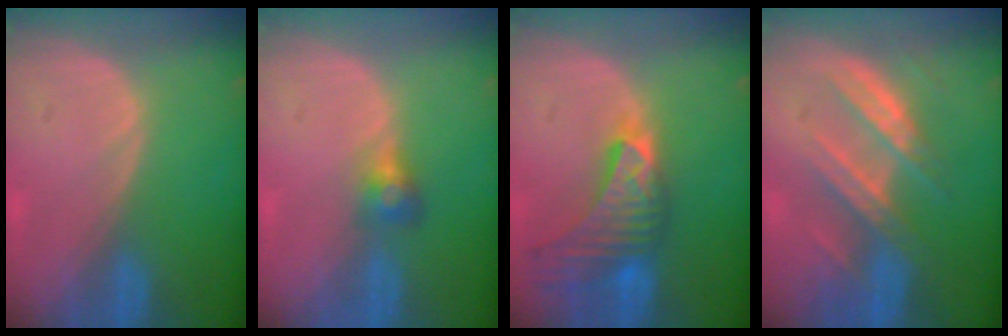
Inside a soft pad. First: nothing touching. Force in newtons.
{"total": 2.8, "press": 2.7, "slide": 0.9}
{"total": 9.2, "press": 8.2, "slide": 4.2}
{"total": 7.5, "press": 7.2, "slide": 2.0}